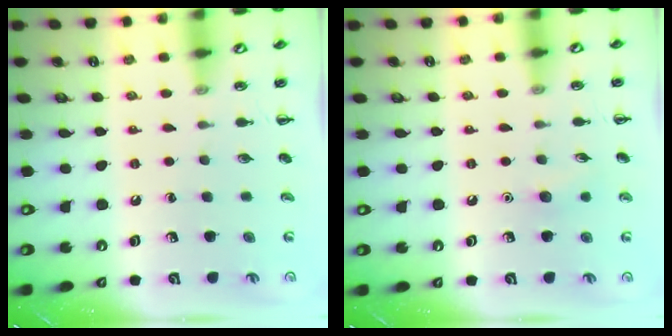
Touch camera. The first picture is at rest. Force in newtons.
{"total": 5.9, "press": 5.7, "slide": 1.5}